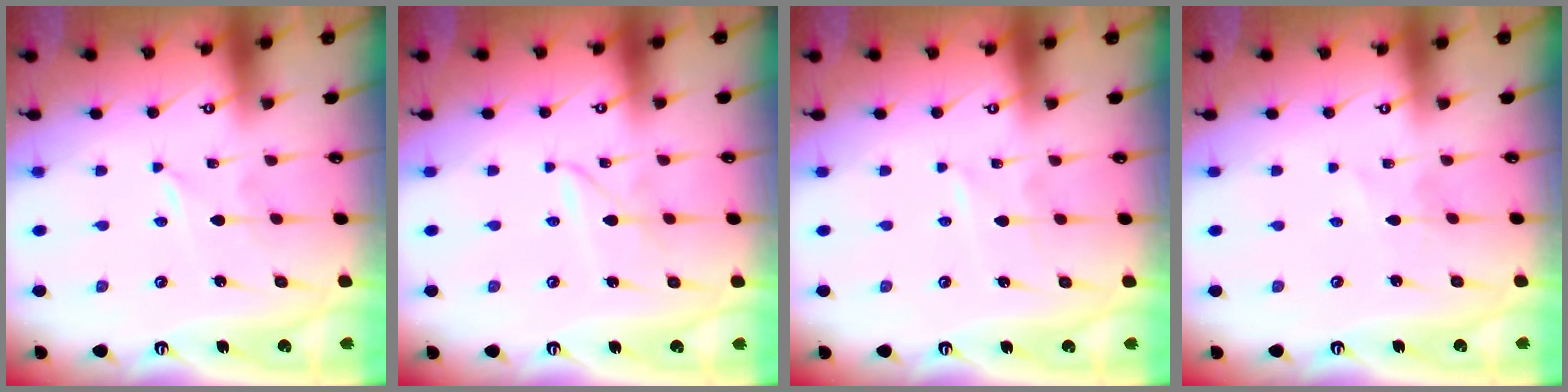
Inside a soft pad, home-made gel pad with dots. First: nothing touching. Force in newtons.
{"total": 2.1, "press": 2.1, "slide": 0.1}
{"total": 0.8, "press": 0.8, "slide": 0.1}
{"total": 1.4, "press": 1.4, "slide": 0.1}